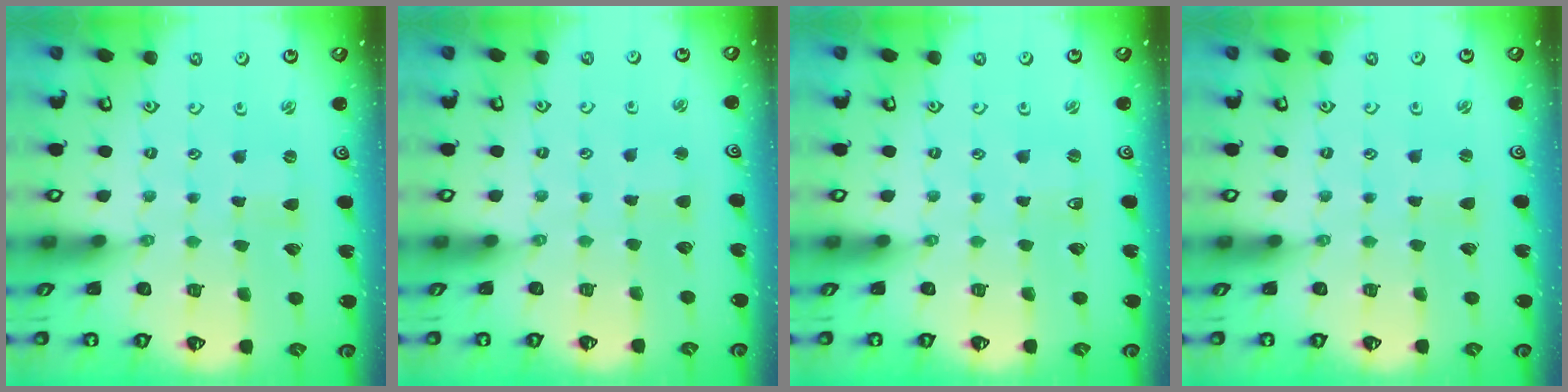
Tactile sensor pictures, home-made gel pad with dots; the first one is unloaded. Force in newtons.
{"total": 2.6, "press": 2.6, "slide": 0.3}
{"total": 2.0, "press": 2.0, "slide": 0.4}
{"total": 1.5, "press": 1.4, "slide": 0.3}